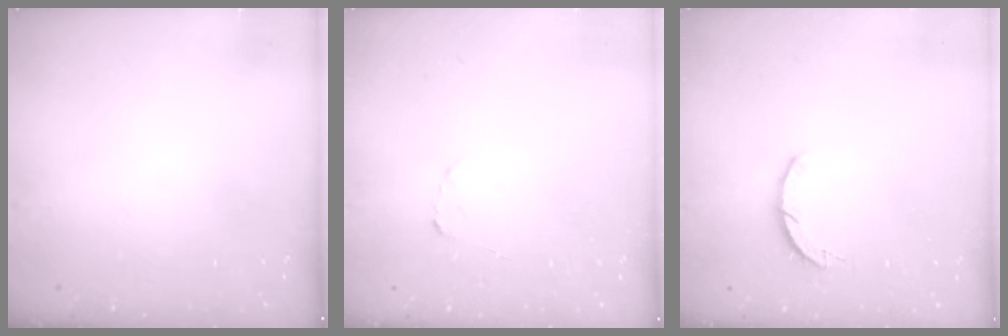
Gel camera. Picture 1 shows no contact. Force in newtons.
{"total": 1.8, "press": 1.7, "slide": 0.3}
{"total": 3.2, "press": 3.2, "slide": 0.4}